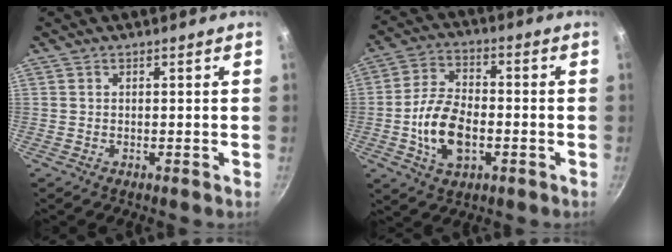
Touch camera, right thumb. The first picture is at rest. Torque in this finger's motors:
{"motor_torque": [-0.45, 0.71, 0.31, -0.28, 0.34]}